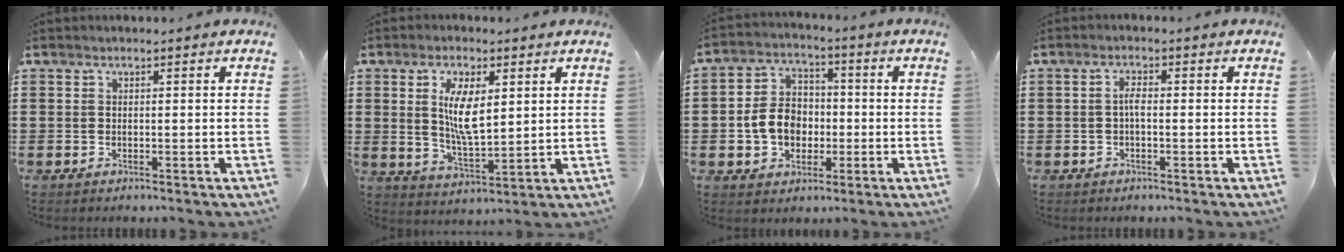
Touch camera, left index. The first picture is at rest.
{"total": 7.5, "force": [2.2, 3.0, 6.5], "torque": [-0.124, 0.004, 0.037]}
{"total": 7.3, "force": [-1.2, 6.0, 4.0], "torque": [-0.090, 0.011, -0.027]}
{"total": 1.9, "force": [-0.4, 0.6, 1.7], "torque": [-0.035, 0.004, -0.008]}